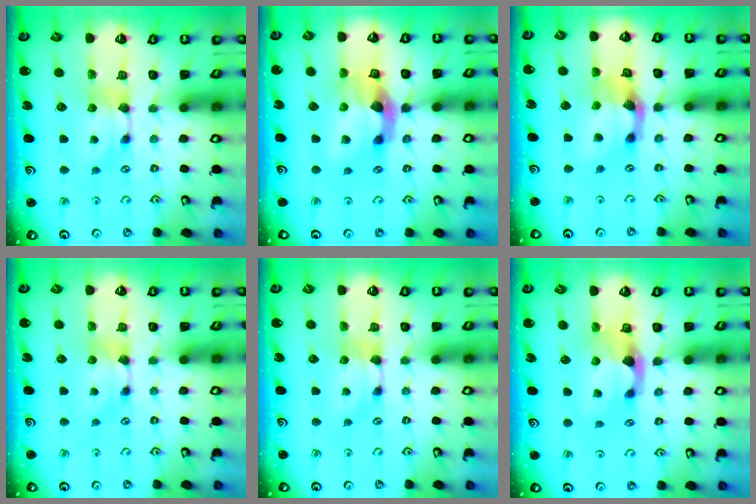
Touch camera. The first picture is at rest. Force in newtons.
{"total": 6.6, "press": 6.2, "slide": 2.2}
{"total": 5.1, "press": 4.4, "slide": 2.4}
{"total": 0.0}
{"total": 0.0}
{"total": 3.1, "press": 2.8, "slide": 1.4}